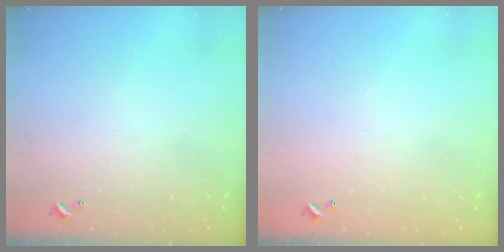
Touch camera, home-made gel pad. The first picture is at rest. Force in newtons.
{"total": 2.8, "press": 2.8, "slide": 0.1}